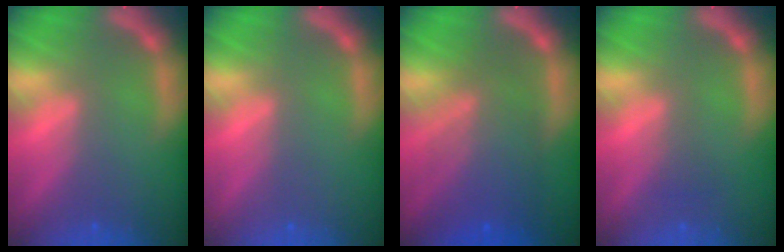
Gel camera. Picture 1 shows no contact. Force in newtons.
{"total": 0.0}
{"total": 8.0}
{"total": 1.0}